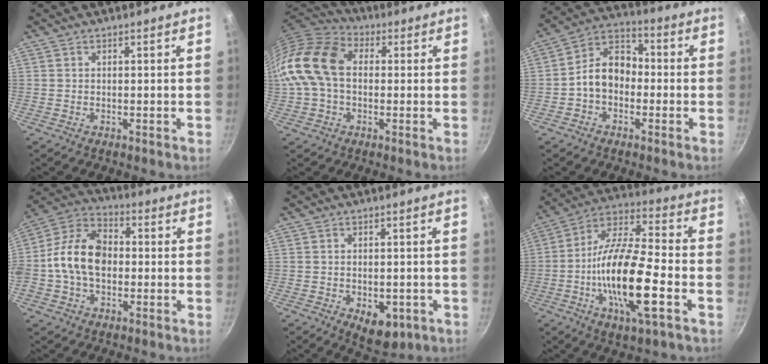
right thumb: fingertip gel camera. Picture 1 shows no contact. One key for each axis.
{"total": 15.9, "fx": 0.4, "fy": 11.4, "fz": 11.1, "tx": -0.200, "ty": 0.036, "tz": -0.010}
{"total": 9.7, "fx": -1.7, "fy": 7.2, "fz": 6.3, "tx": -0.070, "ty": 0.041, "tz": -0.050}
{"total": 14.0, "fx": -0.9, "fy": 9.6, "fz": 10.1, "tx": -0.159, "ty": 0.036, "tz": -0.039}
{"total": 5.1, "fx": -1.4, "fy": 3.1, "fz": 3.8, "tx": -0.041, "ty": -0.003, "tz": -0.012}
{"total": 20.1, "fx": -5.5, "fy": 6.1, "fz": 18.4, "tx": -0.332, "ty": 0.028, "tz": -0.116}